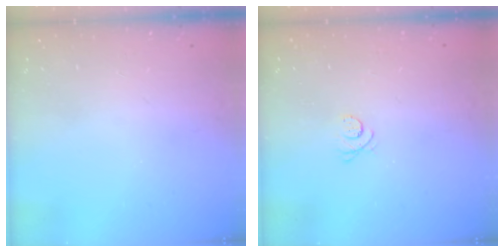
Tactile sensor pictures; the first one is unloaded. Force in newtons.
{"total": 2.6, "press": 2.6, "slide": 0.3}